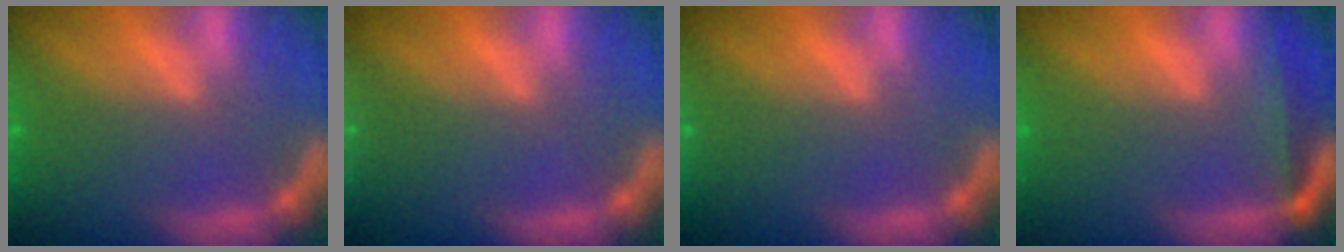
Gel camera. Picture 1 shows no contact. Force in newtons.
{"total": 4.0}
{"total": 1.9}
{"total": 3.0}